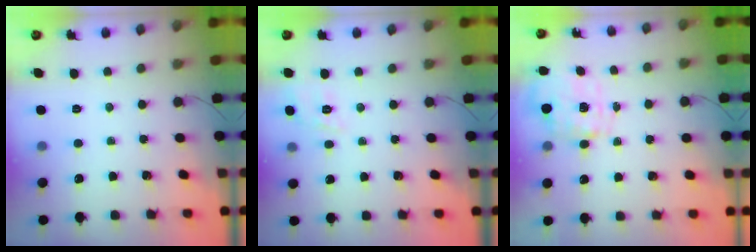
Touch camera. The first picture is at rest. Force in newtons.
{"total": 2.7, "press": 2.1, "slide": 1.7}
{"total": 2.7, "press": 2.6, "slide": 0.9}